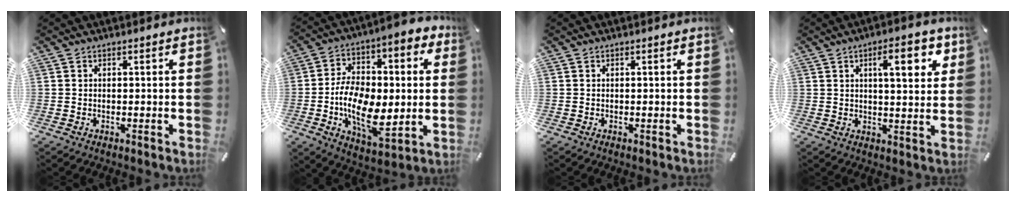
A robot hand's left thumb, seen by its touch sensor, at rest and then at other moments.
{"total": 17.0, "force": [-1.8, 10.4, 13.4], "torque": [-0.248, -0.006, -0.036]}
{"total": 0.0}
{"total": 9.7, "force": [4.1, 3.1, 8.3], "torque": [-0.112, -0.013, 0.056]}